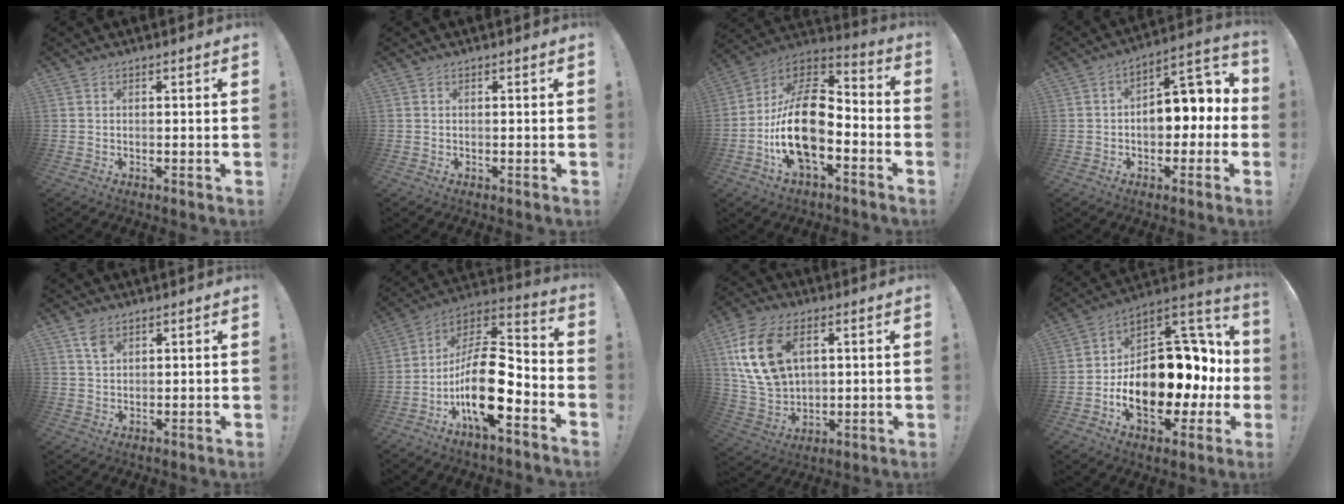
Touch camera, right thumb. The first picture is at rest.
{"total": 0.0}
{"total": 20.1, "force": [-5.1, 11.0, 16.0], "torque": [-0.313, 0.027, -0.082]}
{"total": 11.7, "force": [0.4, 7.4, 9.1], "torque": [-0.114, 0.000, 0.011]}
{"total": 4.4, "force": [2.6, 2.5, 2.5], "torque": [-0.040, -0.007, 0.047]}
{"total": 19.9, "force": [-6.2, 8.1, 17.0], "torque": [-0.308, 0.035, -0.098]}
{"total": 17.3, "force": [5.7, 11.6, 11.6], "torque": [-0.226, -0.015, 0.104]}
{"total": 21.6, "force": [-4.1, 12.9, 16.8], "torque": [-0.242, 0.007, -0.048]}